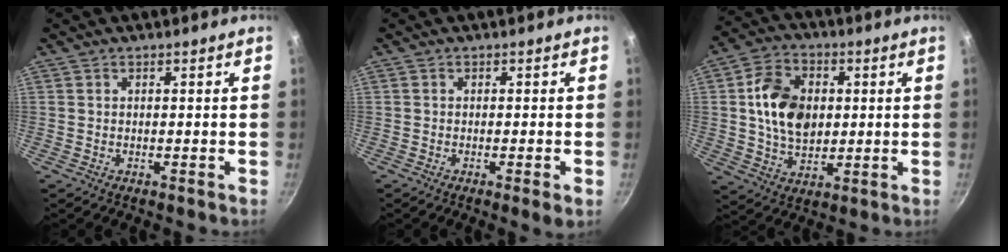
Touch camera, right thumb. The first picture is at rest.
{"total": 2.2, "force": [-0.8, 0.1, 2.1], "torque": [-0.043, -0.004, -0.014]}
{"total": 13.3, "force": [1.8, 9.6, 9.1], "torque": [-0.135, 0.003, 0.029]}